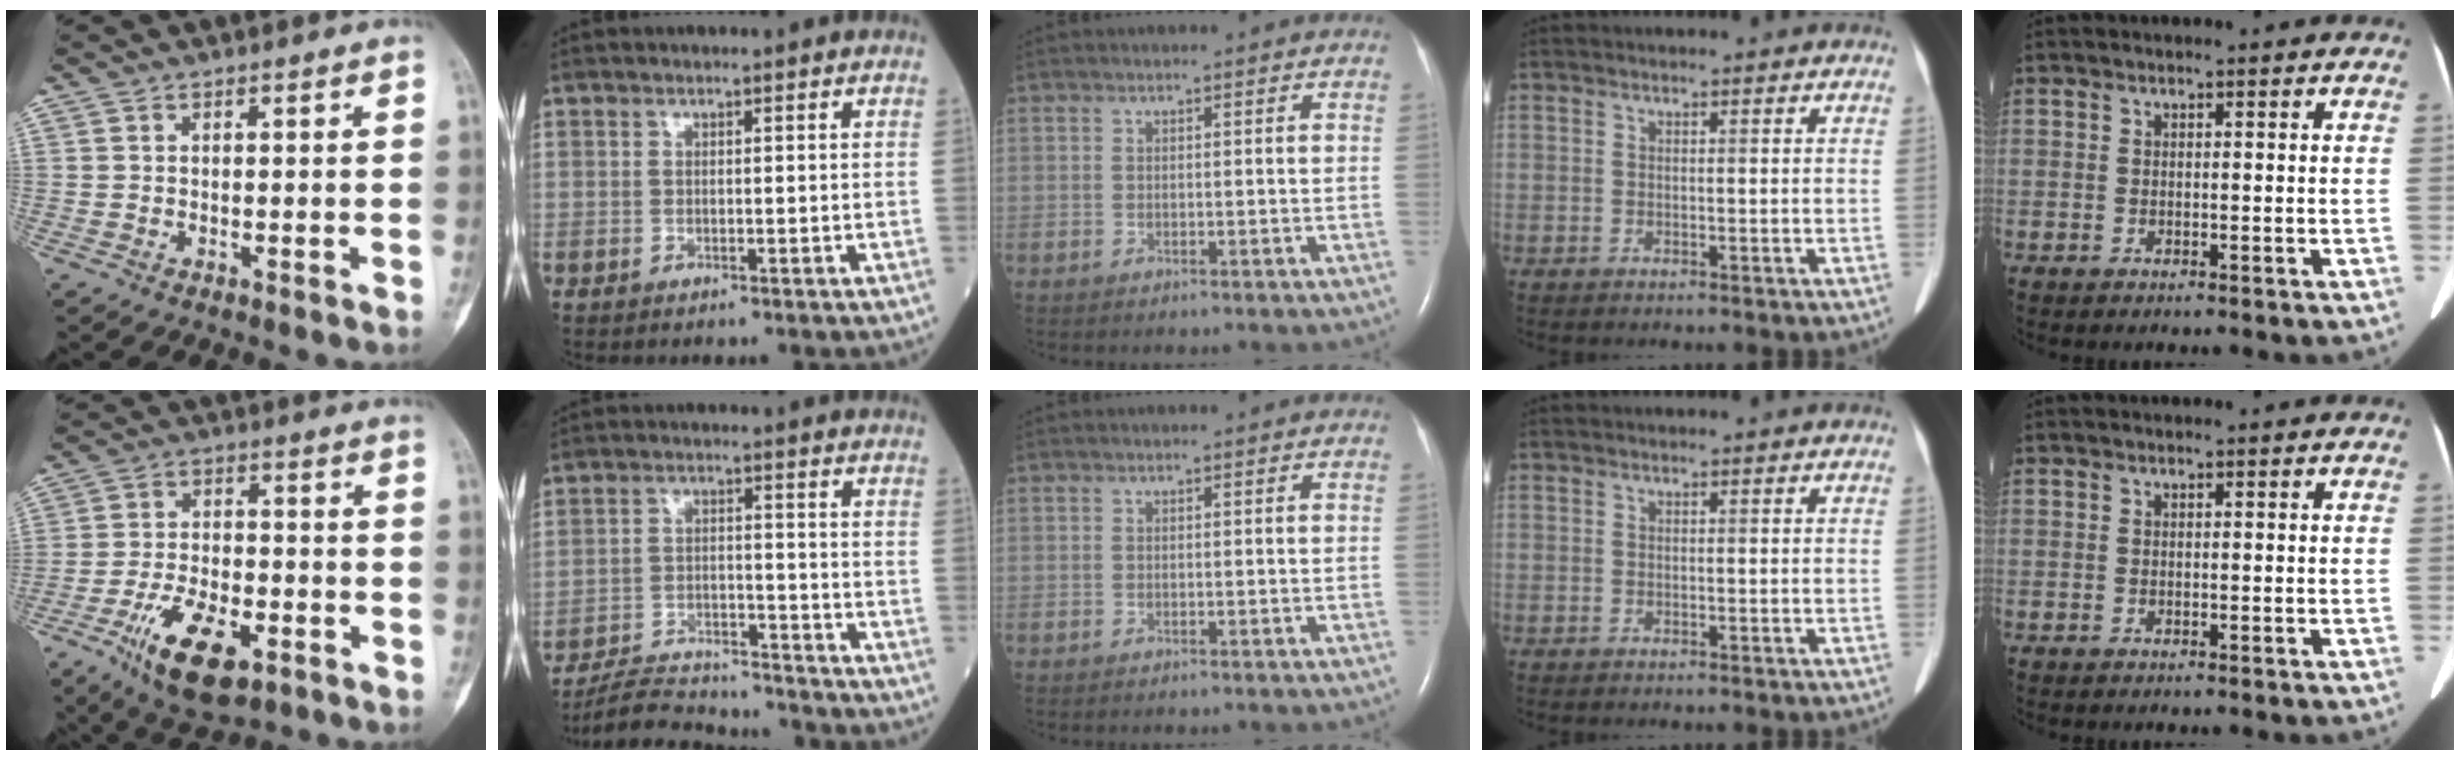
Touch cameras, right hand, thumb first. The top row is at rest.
{"thumb": {"total": 13.6, "force": [-6.7, 6.3, 10.1], "torque": [-0.169, 0.017, -0.111]}, "index": {"total": 12.2, "force": [-11.9, 1.3, 2.4], "torque": [-0.032, 0.007, -0.191]}}